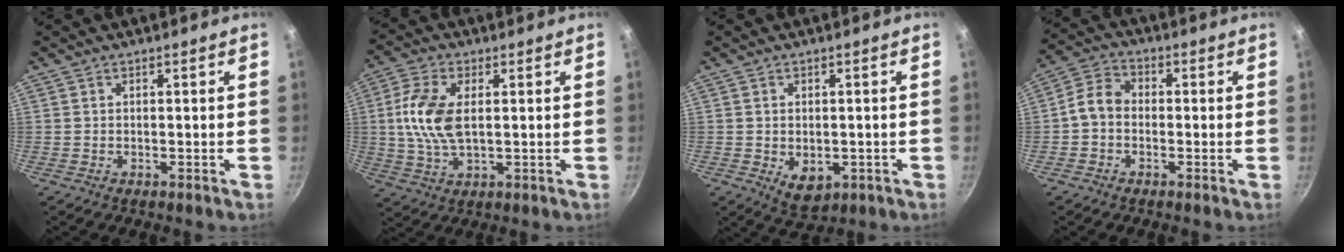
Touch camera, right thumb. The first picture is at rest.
{"total": 10.6, "force": [1.3, 5.4, 9.0], "torque": [-0.201, 0.000, 0.025]}
{"total": 5.3, "force": [-1.4, 3.5, 3.8], "torque": [-0.047, -0.001, -0.007]}
{"total": 6.1, "force": [-0.9, 4.7, 3.8], "torque": [-0.061, 0.022, -0.032]}